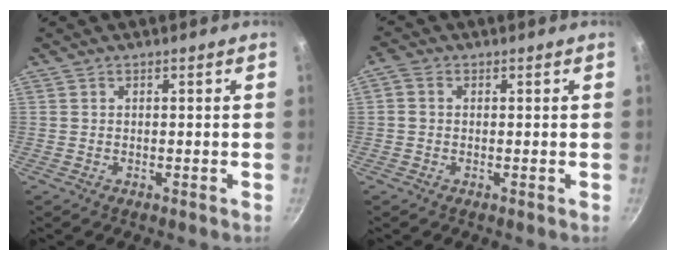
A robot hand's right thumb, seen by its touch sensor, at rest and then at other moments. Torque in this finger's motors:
{"motor_torque": [1.21, 1.44, 0.53, -0.39, 0.31]}